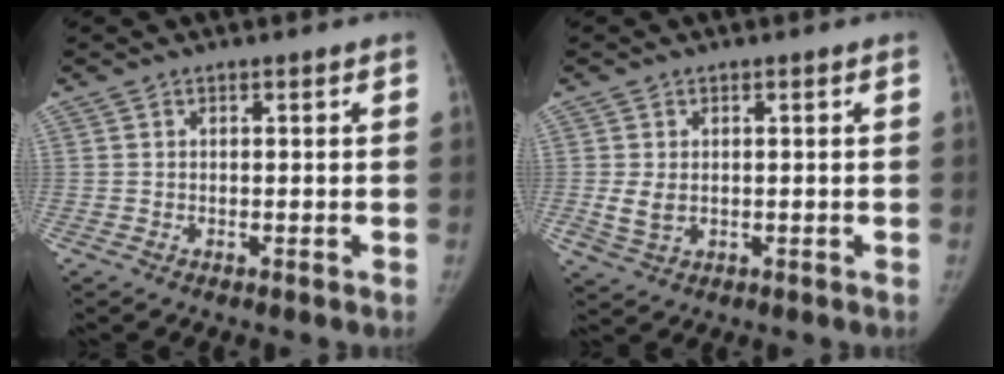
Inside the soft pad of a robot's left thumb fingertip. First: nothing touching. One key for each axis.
{"total": 3.2, "fx": -0.2, "fy": 2.4, "fz": 2.1, "tx": -0.041, "ty": -0.007, "tz": 0.005}